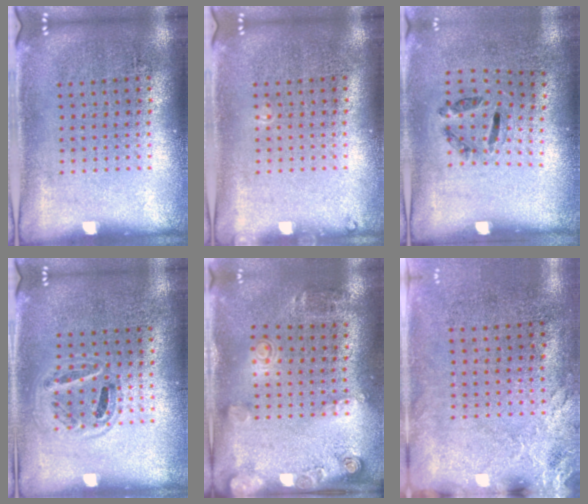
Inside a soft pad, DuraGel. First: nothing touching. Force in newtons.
{"total": 0.5, "press": 0.5, "slide": 0.2}
{"total": 1.4, "press": 0.8, "slide": 1.2}
{"total": 1.0, "press": 0.9, "slide": 0.4}
{"total": 1.9, "press": 1.3, "slide": 1.4}
{"total": 2.6, "press": 2.1, "slide": 1.5}